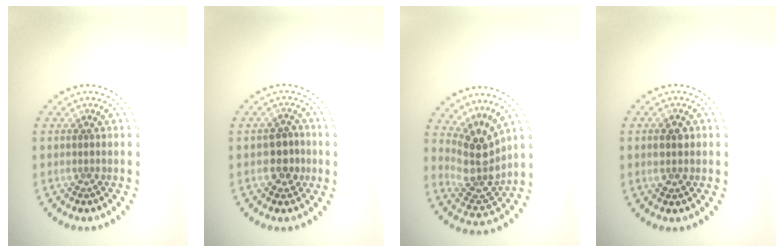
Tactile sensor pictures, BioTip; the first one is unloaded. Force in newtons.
{"total": 2.5, "press": 2.4, "slide": 0.6}
{"total": 4.0, "press": 3.0, "slide": 2.6}
{"total": 1.7, "press": 1.7, "slide": 0.1}